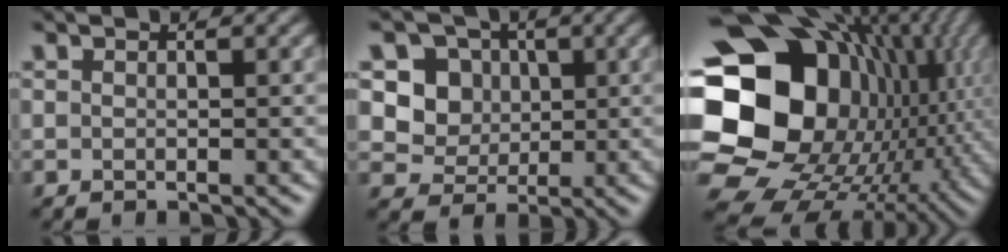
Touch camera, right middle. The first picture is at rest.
{"total": 4.4, "force": [1.0, 4.0, 1.6], "torque": [-0.029, -0.012, 0.018]}
{"total": 22.1, "force": [0.8, 17.9, 13.0], "torque": [-0.268, -0.020, 0.011]}